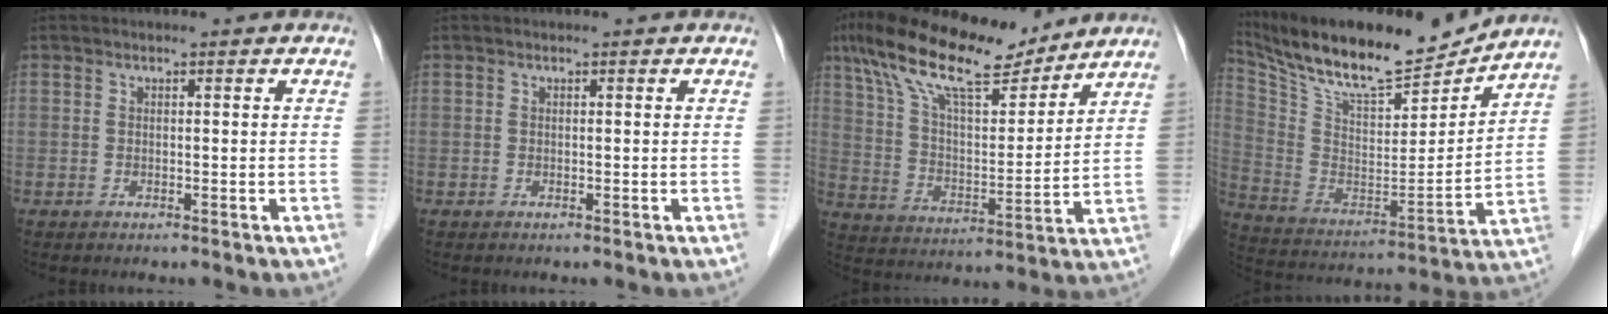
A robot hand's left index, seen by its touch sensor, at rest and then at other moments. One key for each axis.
{"total": 0.0}
{"total": 17.0, "fx": 13.3, "fy": 4.0, "fz": 9.8, "tx": -0.187, "ty": 0.020, "tz": 0.237}
{"total": 19.2, "fx": 17.2, "fy": 2.9, "fz": 8.2, "tx": -0.164, "ty": -0.015, "tz": 0.295}